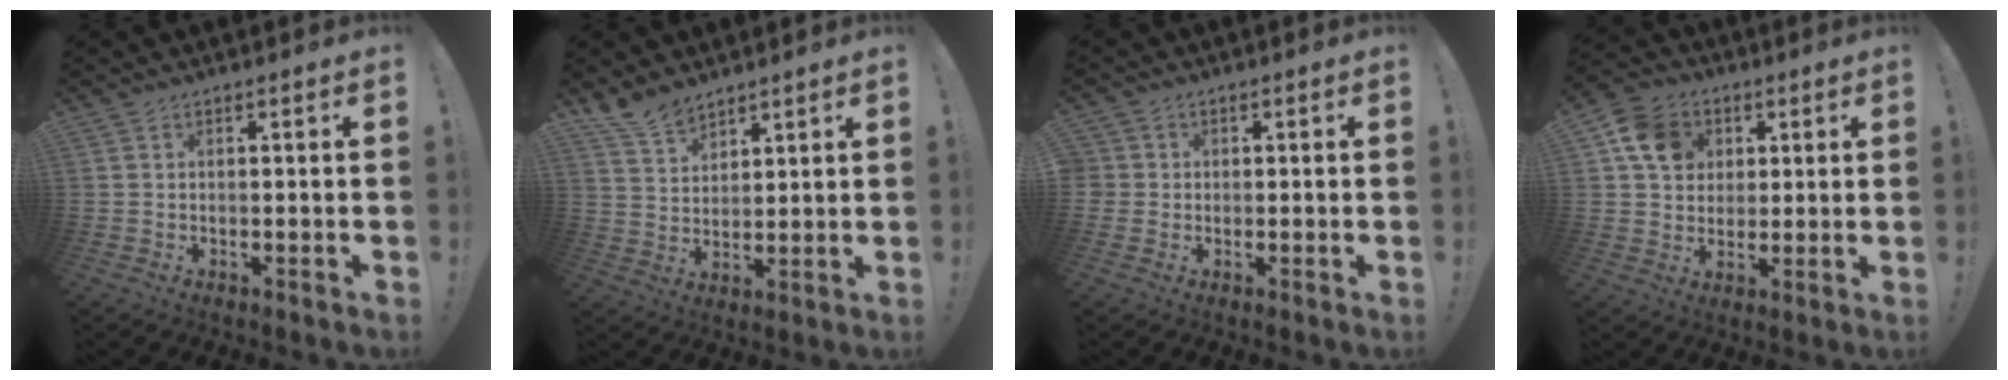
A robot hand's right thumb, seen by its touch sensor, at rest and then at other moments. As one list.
[{"total": 8.2, "force": [7.0, 3.8, 2.0], "torque": [-0.042, -0.045, 0.136]}, {"total": 2.2, "force": [-0.1, 2.1, 0.4], "torque": [-0.009, 0.007, -0.002]}, {"total": 11.9, "force": [4.1, 9.9, 5.1], "torque": [-0.070, -0.005, 0.083]}]